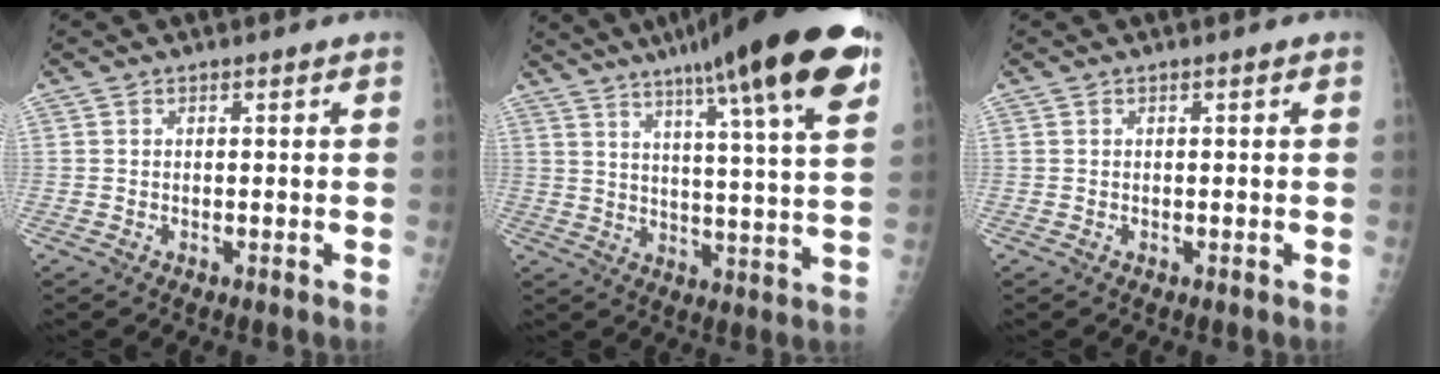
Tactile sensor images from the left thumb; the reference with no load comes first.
{"total": 24.0, "force": [14.1, 2.8, 19.1], "torque": [-0.277, -0.028, 0.195]}
{"total": 0.0}